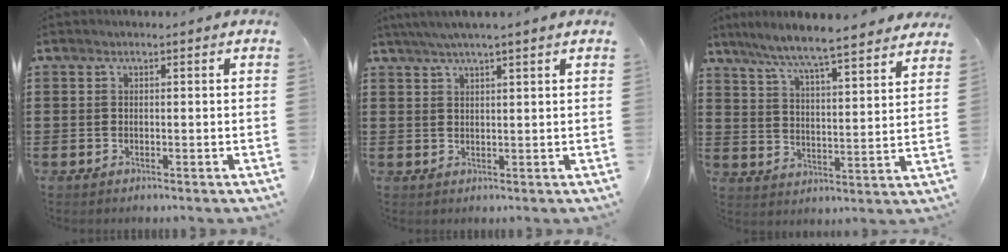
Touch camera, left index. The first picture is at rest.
{"total": 2.8, "force": [2.3, 0.1, 1.7], "torque": [-0.036, 0.003, 0.043]}
{"total": 6.0, "force": [5.6, -0.4, 2.1], "torque": [-0.069, -0.041, 0.092]}